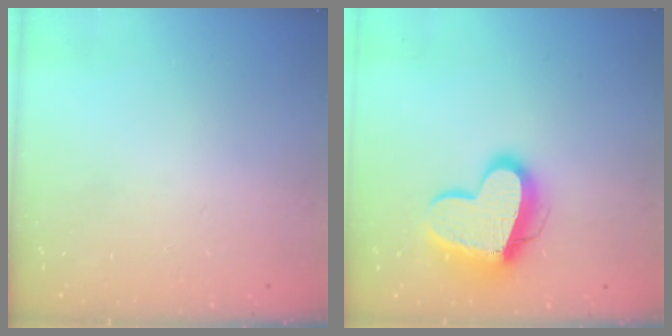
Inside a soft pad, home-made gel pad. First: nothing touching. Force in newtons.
{"total": 15.0, "press": 14.9, "slide": 1.6}